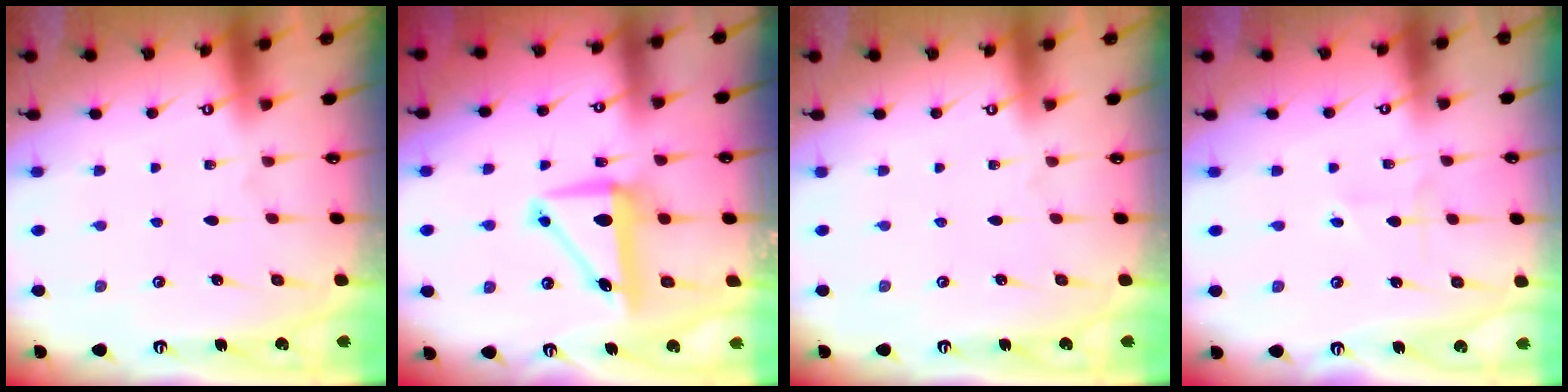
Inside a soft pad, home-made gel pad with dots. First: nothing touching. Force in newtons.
{"total": 7.8, "press": 7.6, "slide": 1.7}
{"total": 0.0}
{"total": 1.9, "press": 1.9, "slide": 0.2}